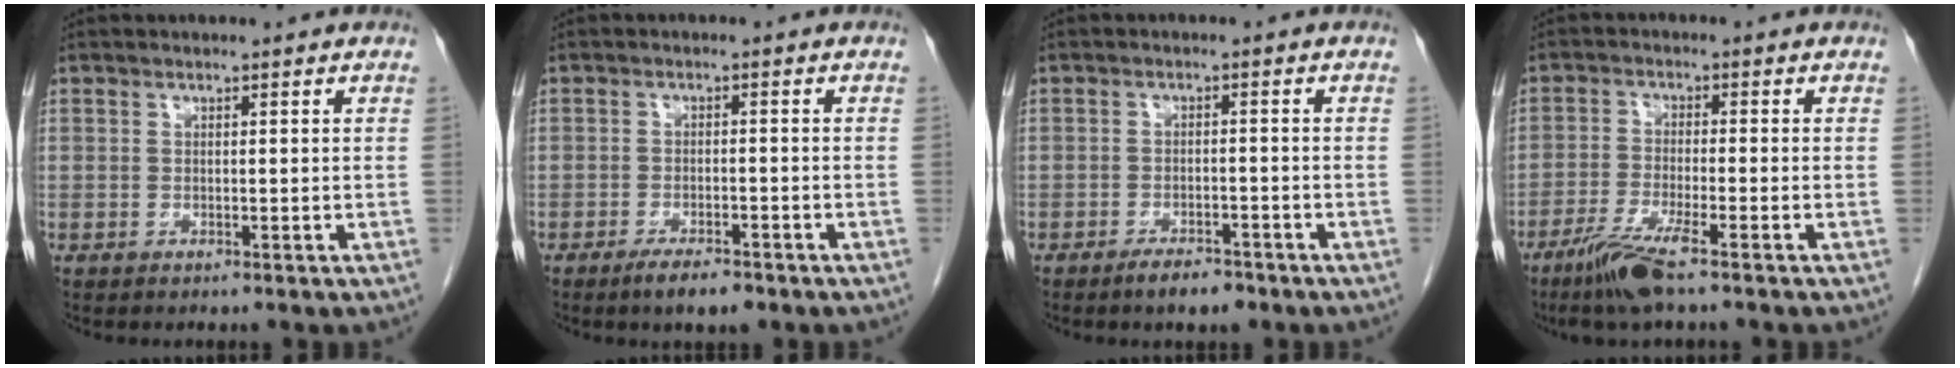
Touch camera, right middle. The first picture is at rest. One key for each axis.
{"total": 4.1, "fx": -2.9, "fy": 0.9, "fz": 2.7, "tx": -0.051, "ty": -0.004, "tz": -0.046}
{"total": 3.6, "fx": -2.8, "fy": 1.1, "fz": 2.1, "tx": -0.039, "ty": -0.001, "tz": -0.041}
{"total": 6.6, "fx": -4.6, "fy": 0.0, "fz": 4.8, "tx": -0.101, "ty": -0.020, "tz": -0.090}